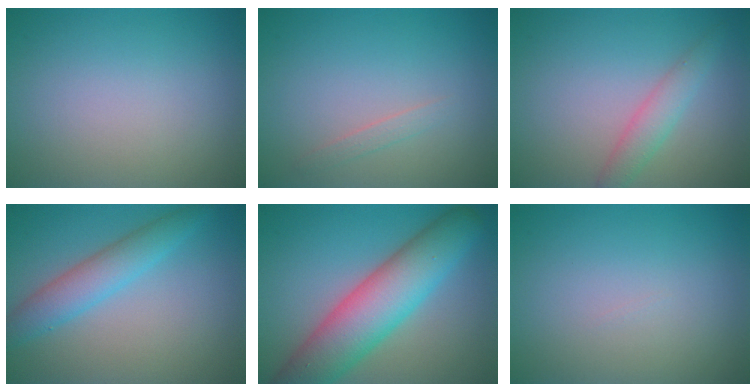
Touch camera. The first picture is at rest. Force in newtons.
{"total": 0.9, "press": 0.9, "slide": 0.0}
{"total": 2.3, "press": 2.3, "slide": 0.1}
{"total": 3.8, "press": 3.8, "slide": 0.2}
{"total": 9.1, "press": 9.1, "slide": 0.4}
{"total": 0.0}